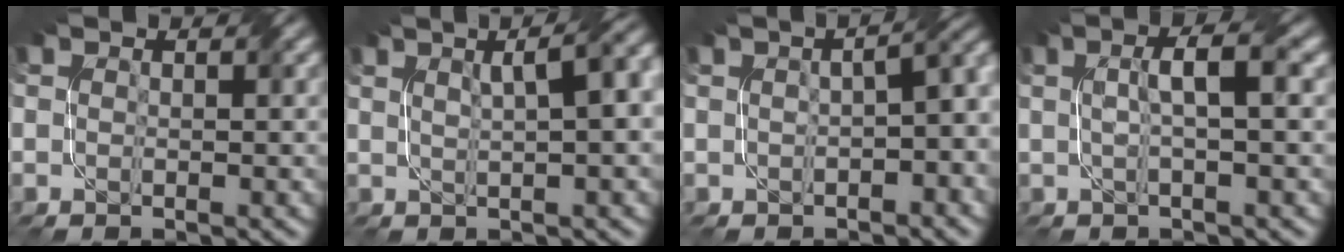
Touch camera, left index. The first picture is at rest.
{"total": 6.4, "force": [2.2, 2.0, 5.7], "torque": [-0.045, 0.032, 0.025]}
{"total": 5.4, "force": [0.0, 2.1, 5.0], "torque": [-0.036, 0.017, 0.007]}
{"total": 3.2, "force": [0.5, 0.6, 3.1], "torque": [-0.050, 0.014, 0.009]}